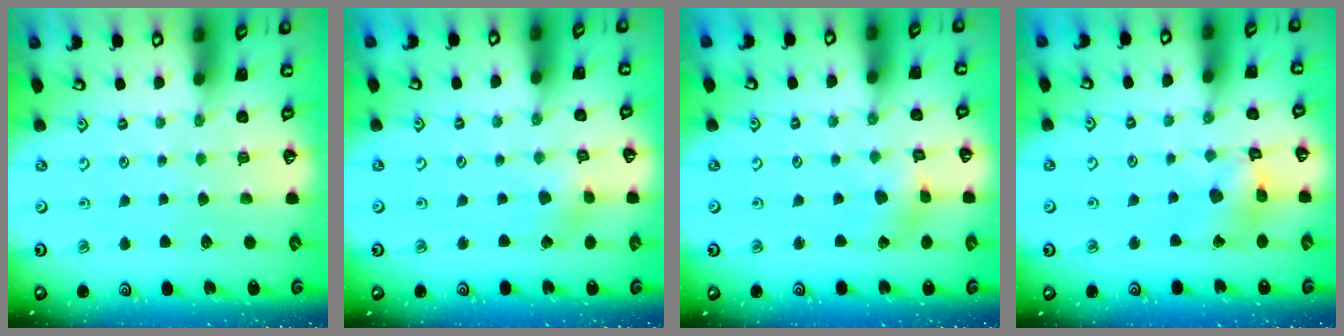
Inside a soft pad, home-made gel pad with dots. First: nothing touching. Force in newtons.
{"total": 2.5, "press": 2.5, "slide": 0.3}
{"total": 2.6, "press": 2.6, "slide": 0.5}
{"total": 9.7, "press": 9.7, "slide": 1.1}